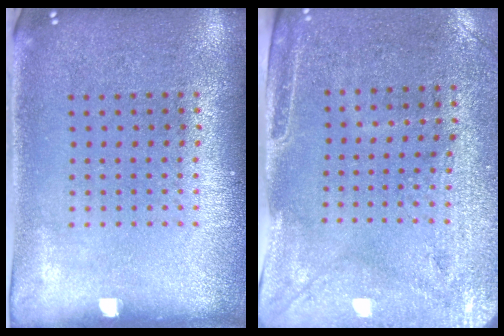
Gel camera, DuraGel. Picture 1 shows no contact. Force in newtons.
{"total": 3.0, "press": 2.5, "slide": 1.5}